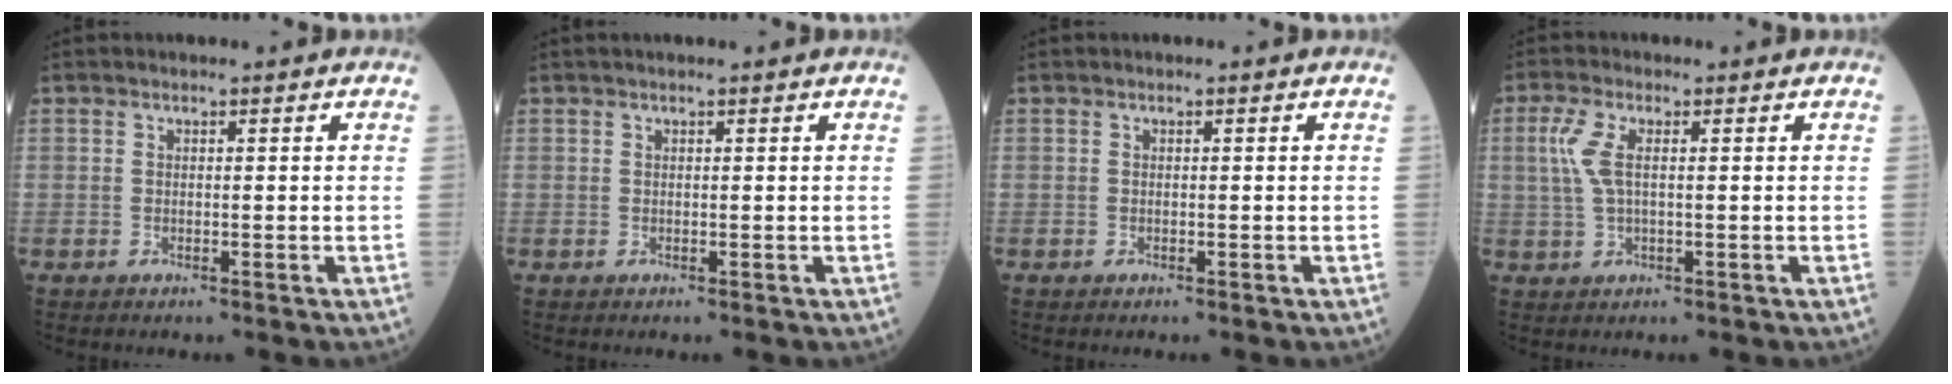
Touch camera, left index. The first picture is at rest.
{"total": 1.1, "force": [0.9, -0.1, 0.6], "torque": [-0.008, 0.016, 0.018]}
{"total": 0.0}
{"total": 4.2, "force": [0.7, 1.3, 3.9], "torque": [-0.106, 0.007, 0.014]}